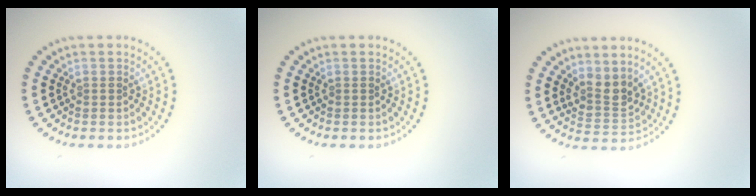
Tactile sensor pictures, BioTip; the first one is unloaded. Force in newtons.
{"total": 0.0}
{"total": 2.6, "press": 2.0, "slide": 1.6}